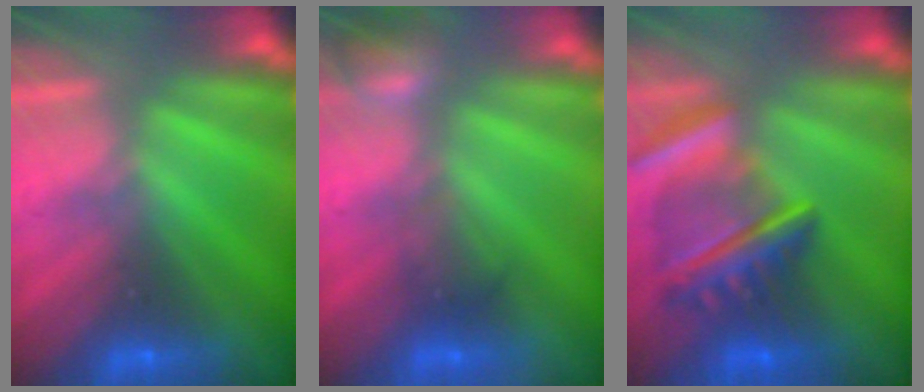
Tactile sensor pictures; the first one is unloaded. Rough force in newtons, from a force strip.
{"total": 2.6}
{"total": 9.7}